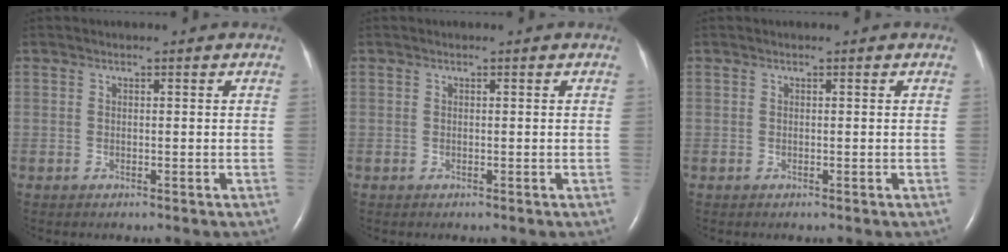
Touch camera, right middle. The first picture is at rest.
{"total": 0.0}
{"total": 0.0}